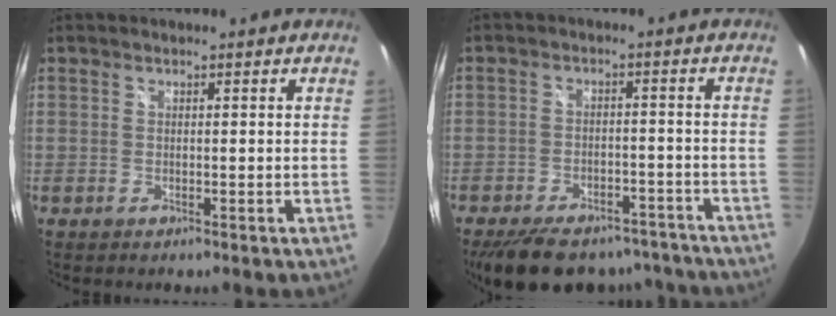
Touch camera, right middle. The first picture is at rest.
{"total": 18.5, "force": [-15.1, 7.8, 7.2], "torque": [-0.156, 0.011, -0.194]}